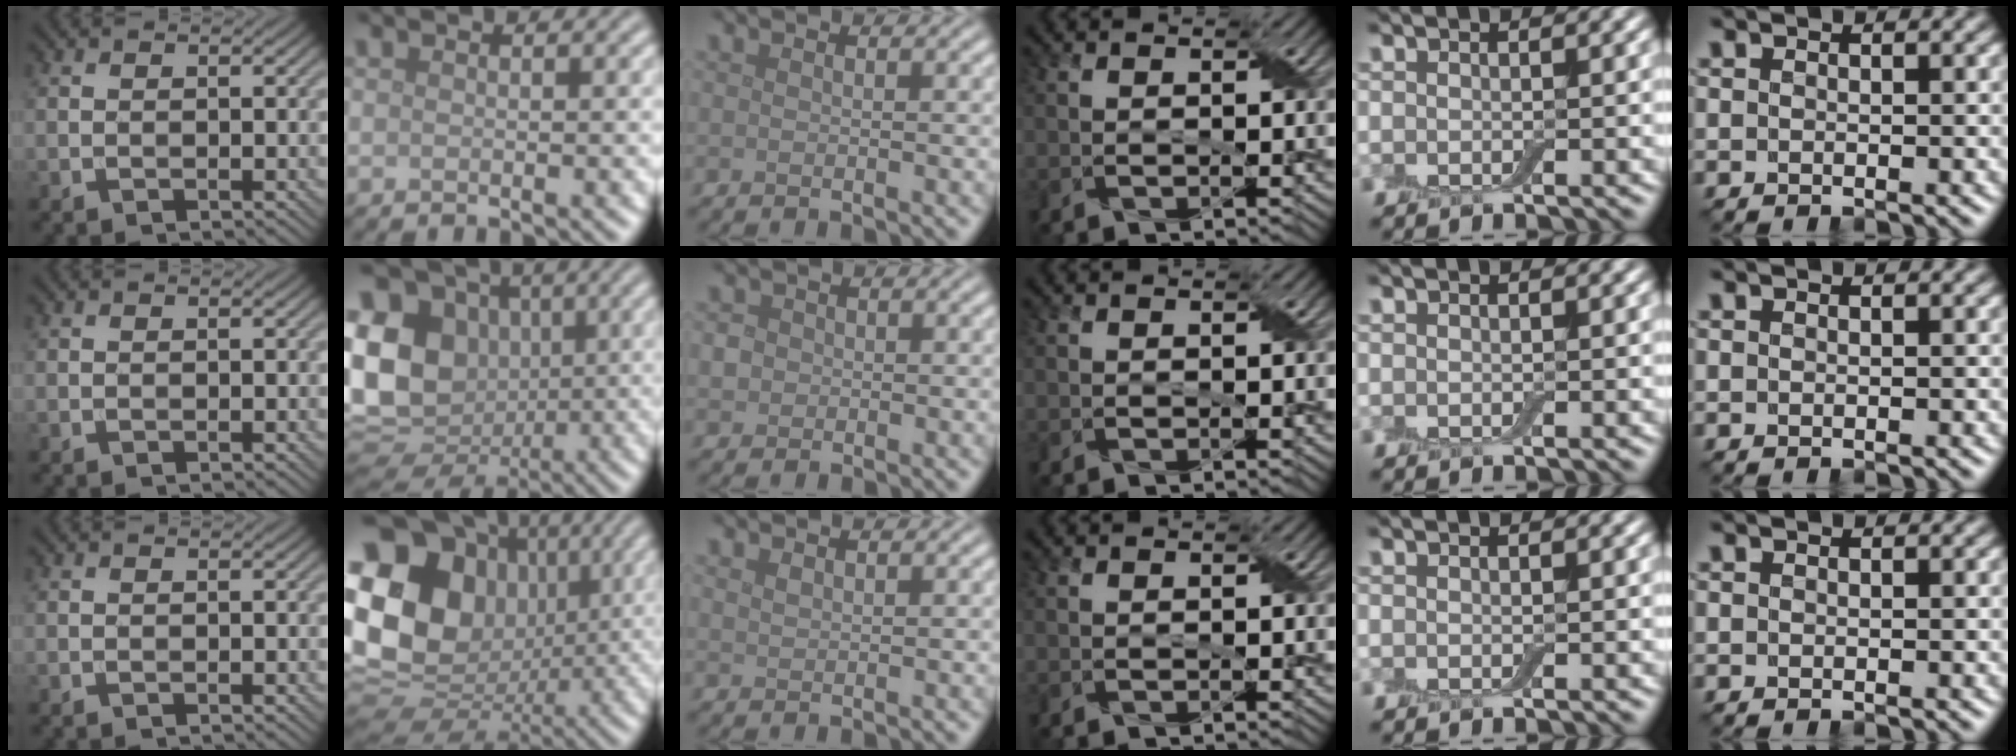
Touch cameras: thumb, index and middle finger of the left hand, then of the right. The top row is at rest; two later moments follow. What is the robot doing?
{"motion": "fold", "object": "aluminum foil"}